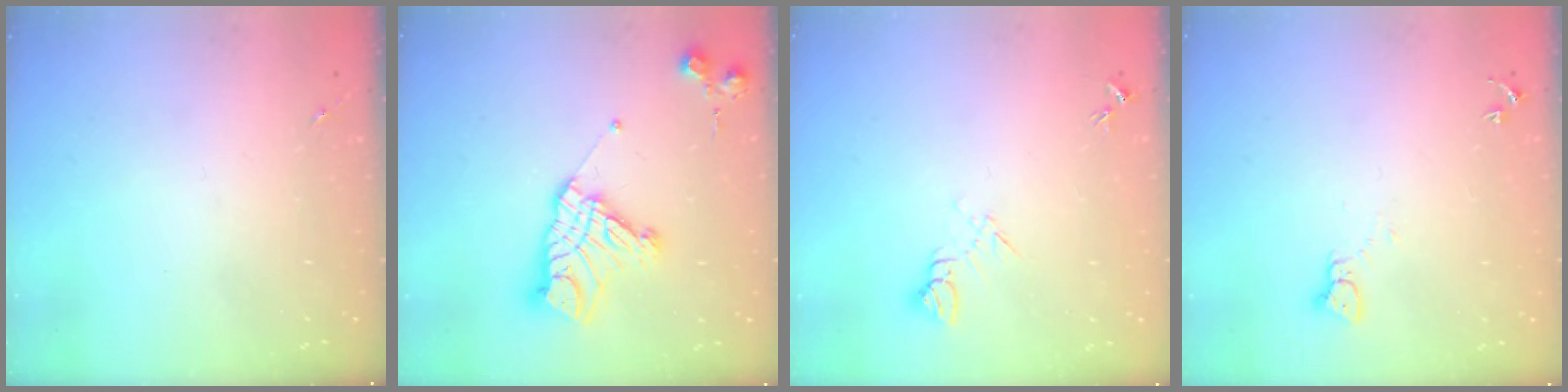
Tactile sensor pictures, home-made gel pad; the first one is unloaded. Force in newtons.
{"total": 15.8, "press": 15.8, "slide": 1.3}
{"total": 5.8, "press": 5.7, "slide": 0.7}
{"total": 2.2, "press": 2.2, "slide": 0.2}